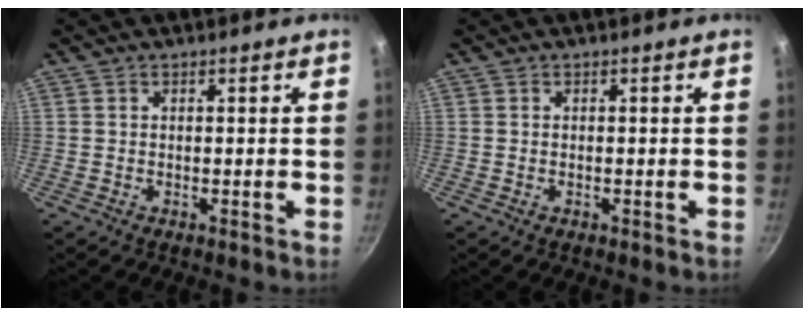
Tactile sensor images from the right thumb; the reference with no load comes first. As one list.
[{"total": 0.0}]